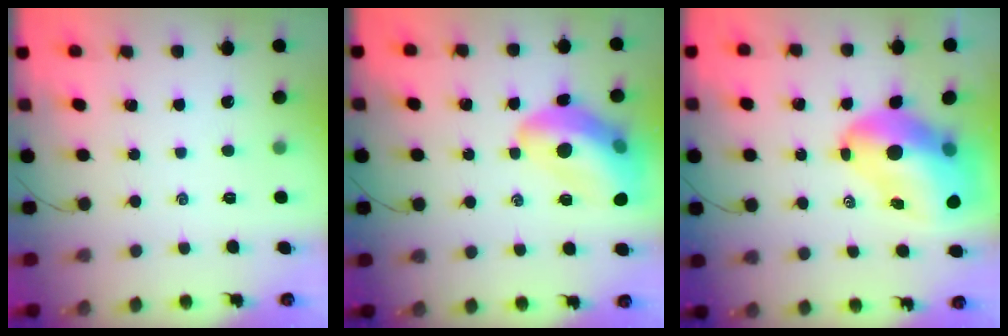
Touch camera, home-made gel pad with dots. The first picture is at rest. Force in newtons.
{"total": 17.3, "press": 17.0, "slide": 2.9}
{"total": 15.3, "press": 14.6, "slide": 4.5}